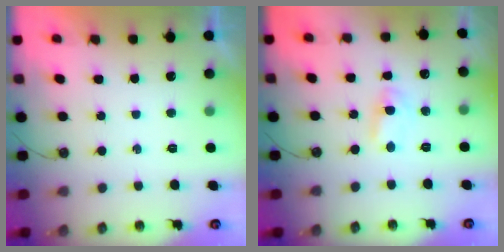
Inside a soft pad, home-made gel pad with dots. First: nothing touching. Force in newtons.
{"total": 2.8, "press": 2.8, "slide": 0.3}